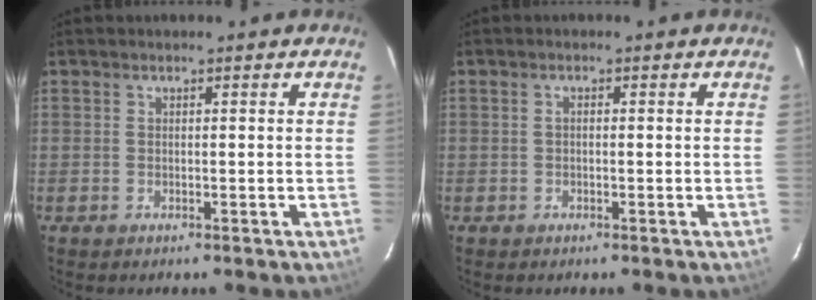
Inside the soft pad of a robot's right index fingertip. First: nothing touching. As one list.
[{"total": 0.7, "force": [-0.1, 0.4, 0.6], "torque": [-0.008, 0.006, -0.002]}]